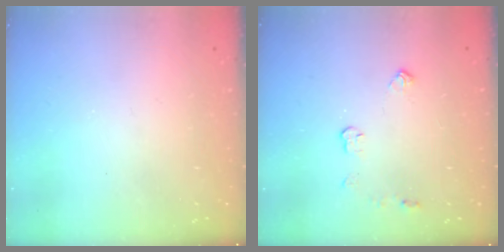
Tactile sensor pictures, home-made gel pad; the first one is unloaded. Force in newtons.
{"total": 3.7, "press": 3.6, "slide": 0.6}